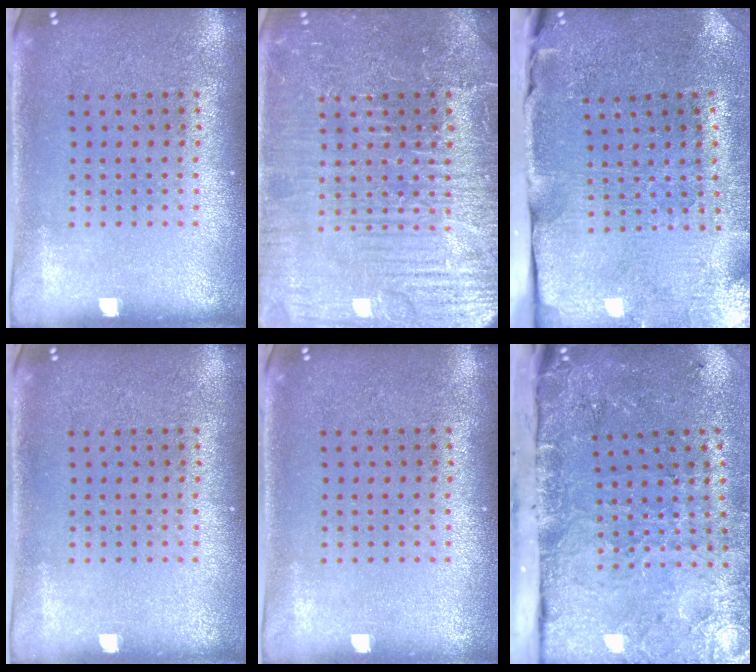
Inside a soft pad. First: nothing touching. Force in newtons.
{"total": 4.9, "press": 4.9, "slide": 0.5}
{"total": 3.7, "press": 3.6, "slide": 1.1}
{"total": 0.0}
{"total": 0.0}
{"total": 4.9, "press": 3.7, "slide": 3.3}